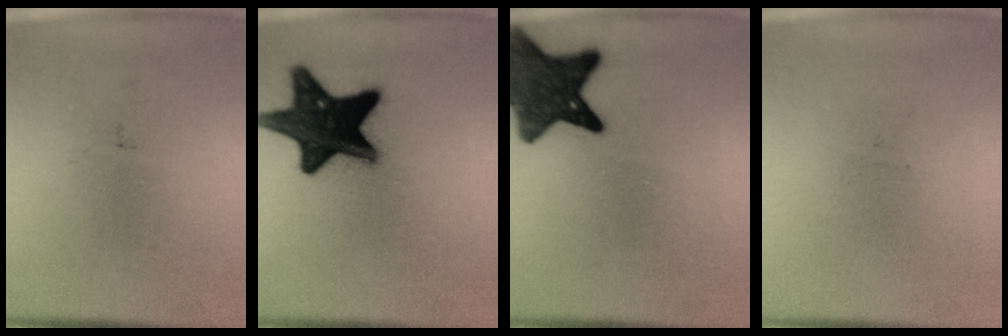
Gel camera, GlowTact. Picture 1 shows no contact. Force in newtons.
{"total": 18.8}
{"total": 11.5}
{"total": 0.0}